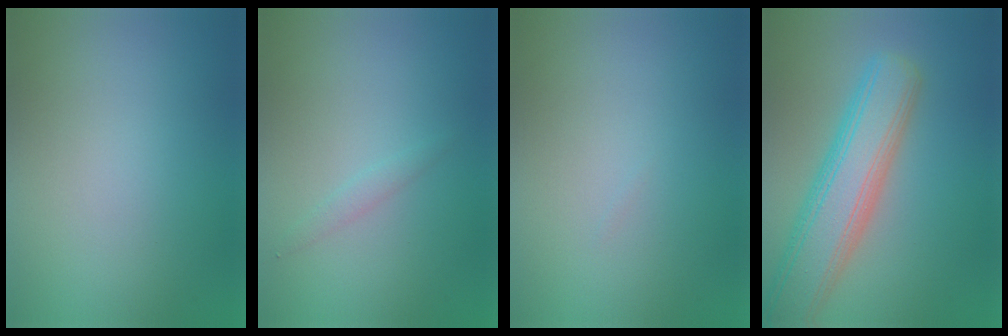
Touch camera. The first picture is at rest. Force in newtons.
{"total": 0.8, "press": 0.8, "slide": 0.0}
{"total": 0.0}
{"total": 7.7, "press": 7.7, "slide": 0.6}